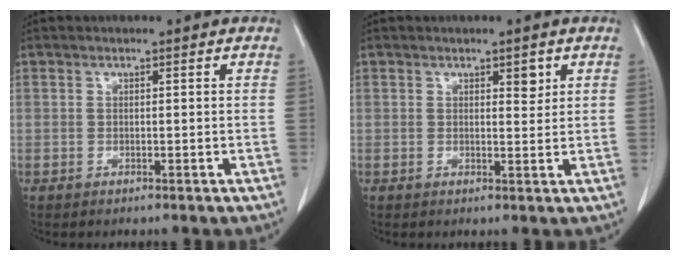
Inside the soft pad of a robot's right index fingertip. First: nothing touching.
{"total": 1.8, "force": [1.0, 0.7, 1.3], "torque": [-0.016, -0.005, 0.014]}